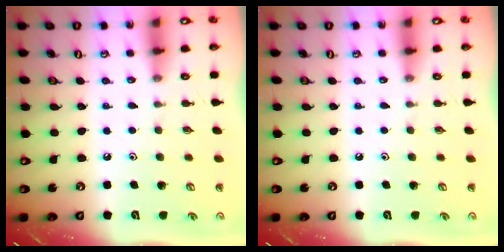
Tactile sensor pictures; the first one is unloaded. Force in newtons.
{"total": 0.0}